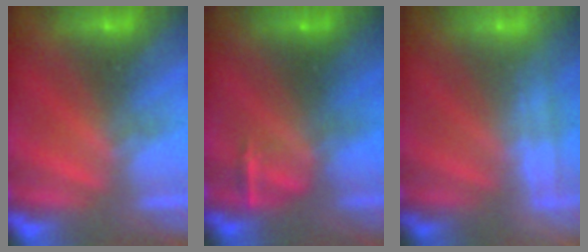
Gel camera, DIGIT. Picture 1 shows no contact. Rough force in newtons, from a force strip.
{"total": 2.9}
{"total": 2.2}